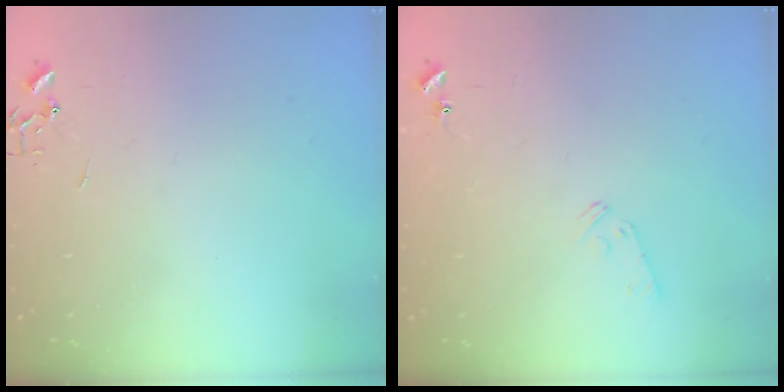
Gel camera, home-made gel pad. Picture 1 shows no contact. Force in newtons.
{"total": 6.7, "press": 6.7, "slide": 0.7}